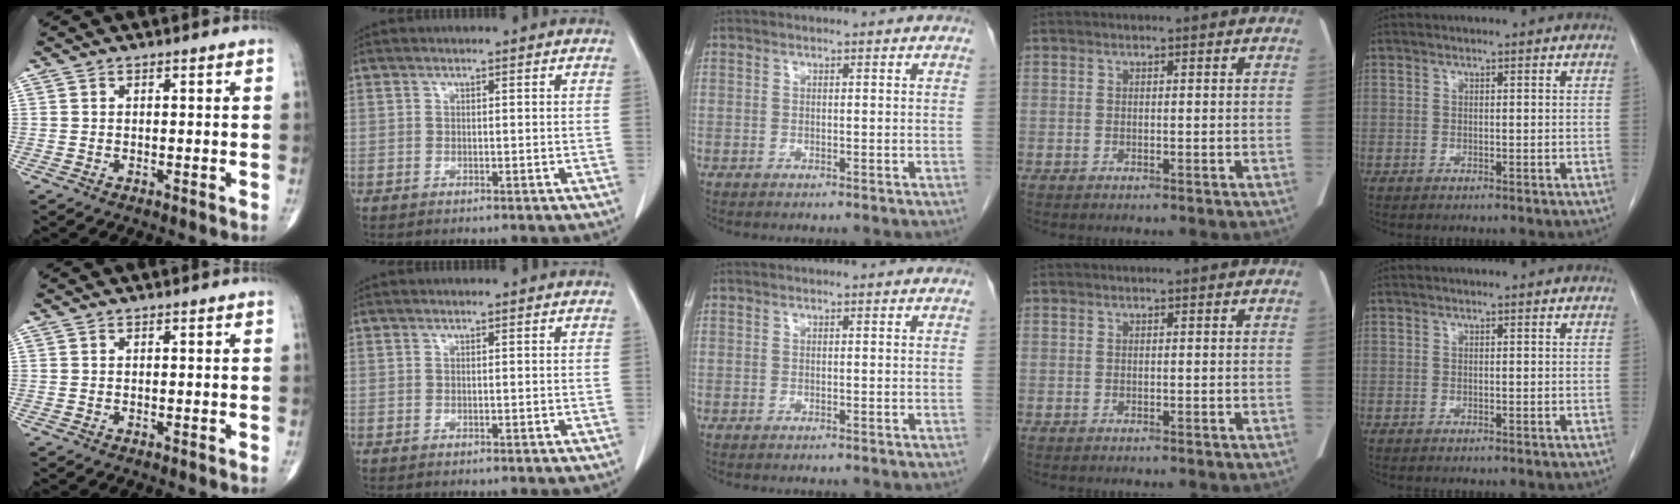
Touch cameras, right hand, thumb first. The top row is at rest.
{}